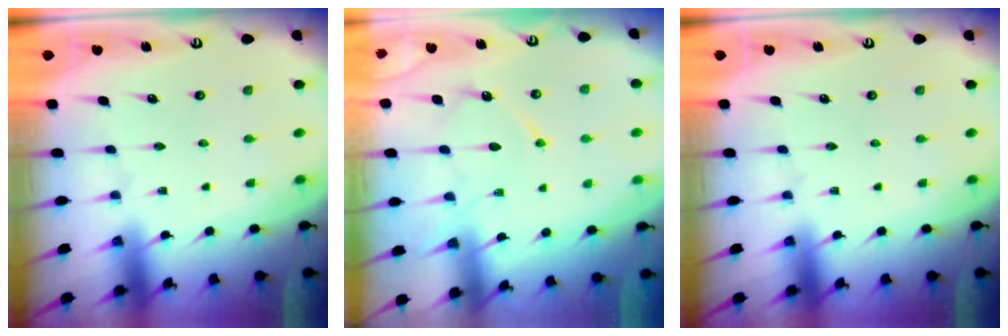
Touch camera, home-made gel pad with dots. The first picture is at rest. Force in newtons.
{"total": 11.4, "press": 11.3, "slide": 1.3}
{"total": 0.0}